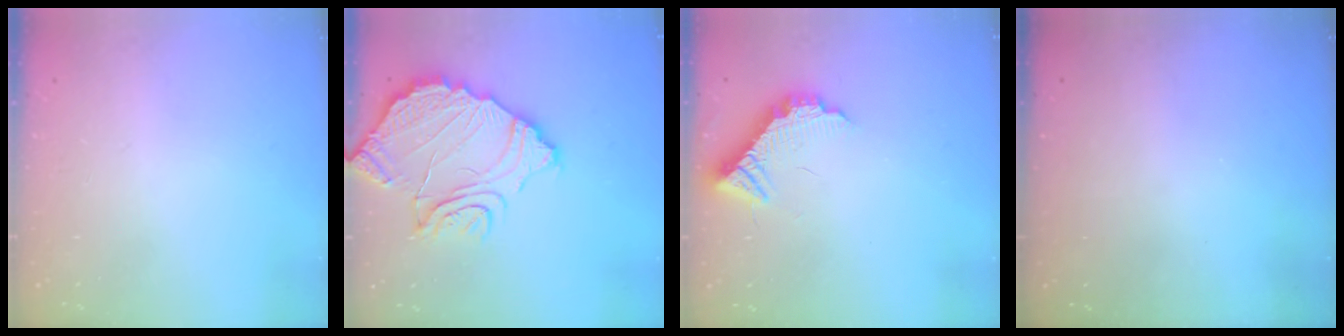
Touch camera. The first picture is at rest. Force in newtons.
{"total": 15.5, "press": 15.4, "slide": 1.4}
{"total": 10.7, "press": 10.7, "slide": 0.3}
{"total": 3.0, "press": 3.0, "slide": 0.1}